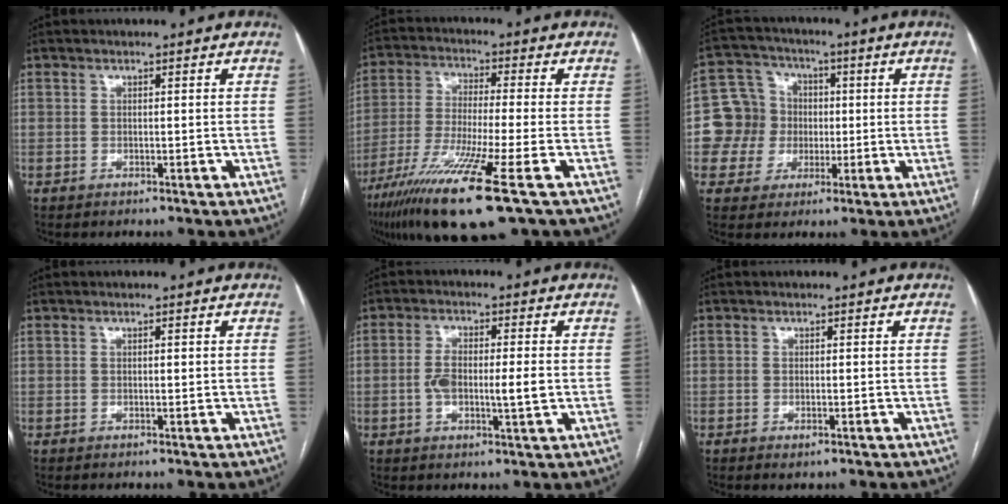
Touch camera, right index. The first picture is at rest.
{"total": 15.5, "force": [-8.6, -0.3, 12.9], "torque": [-0.261, -0.043, -0.157]}
{"total": 8.7, "force": [-0.4, 8.7, 0.9], "torque": [-0.022, 0.035, 0.000]}
{"total": 0.5, "force": [0.1, 0.2, 0.5], "torque": [-0.007, 0.001, 0.000]}
{"total": 6.1, "force": [-0.5, 2.3, 5.6], "torque": [-0.106, 0.009, -0.005]}
{"total": 1.1, "force": [-0.6, 0.3, 0.9], "torque": [-0.014, -0.003, -0.006]}